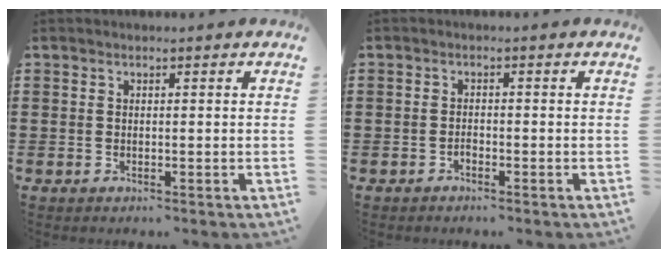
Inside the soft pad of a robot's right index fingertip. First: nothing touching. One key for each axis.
{"total": 0.9, "fx": -0.8, "fy": 0.5, "fz": 0.3, "tx": -0.009, "ty": -0.001, "tz": -0.015}